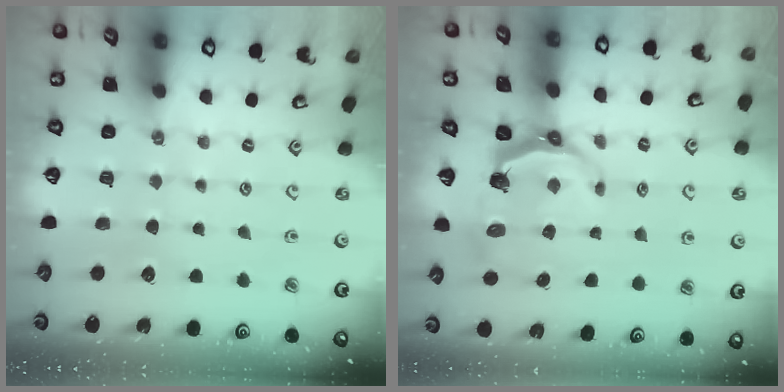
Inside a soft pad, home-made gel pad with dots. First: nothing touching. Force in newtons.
{"total": 6.3, "press": 4.8, "slide": 4.1}